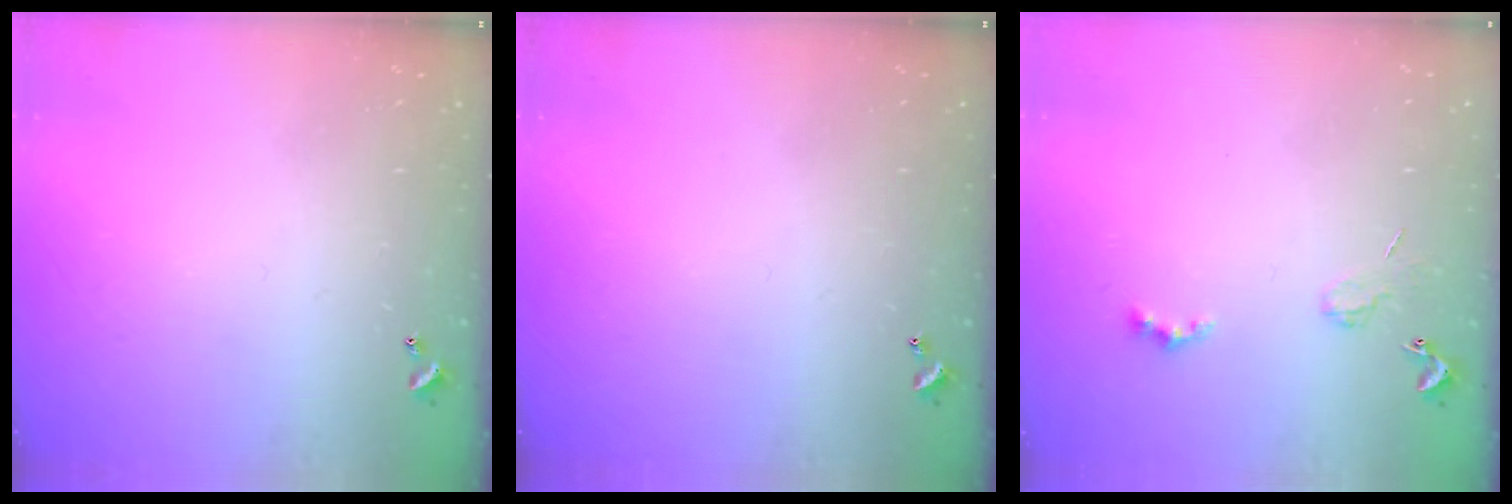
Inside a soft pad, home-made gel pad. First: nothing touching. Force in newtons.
{"total": 0.0}
{"total": 2.0, "press": 1.9, "slide": 0.4}